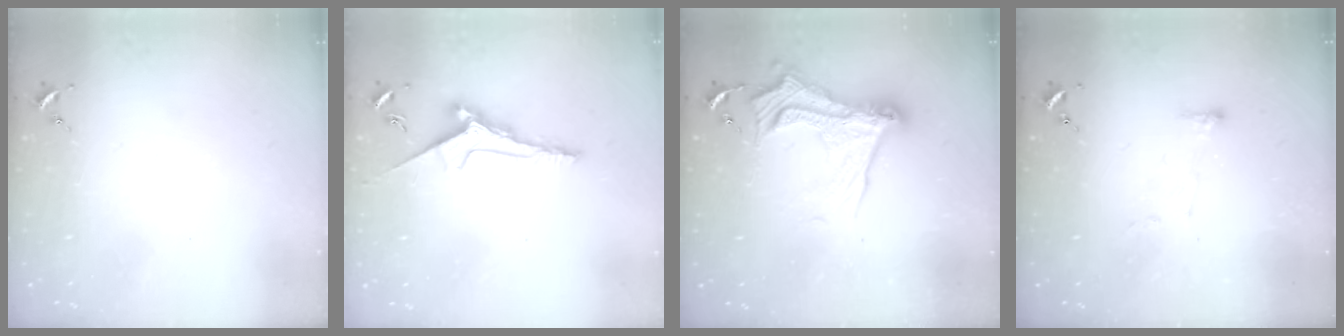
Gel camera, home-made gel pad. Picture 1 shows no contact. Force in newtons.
{"total": 9.2, "press": 9.2, "slide": 0.5}
{"total": 17.6, "press": 17.5, "slide": 0.9}
{"total": 3.1, "press": 3.0, "slide": 0.7}